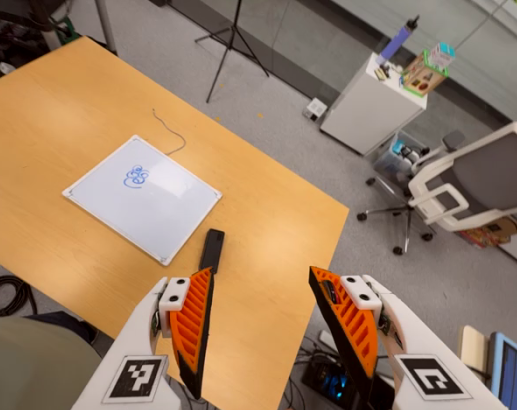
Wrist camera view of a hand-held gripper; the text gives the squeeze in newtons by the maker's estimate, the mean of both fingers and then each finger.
{"total": 0.0}